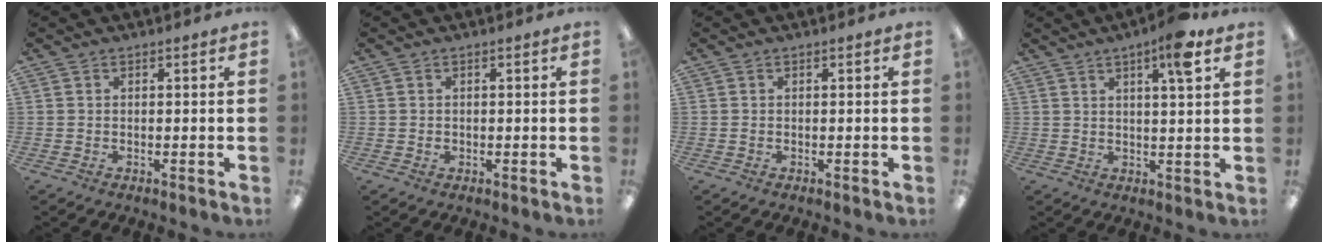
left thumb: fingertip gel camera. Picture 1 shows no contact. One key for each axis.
{"total": 0.8, "fx": 0.0, "fy": 0.6, "fz": 0.4, "tx": -0.008, "ty": 0.004, "tz": -0.002}
{"total": 0.6, "fx": -0.1, "fy": 0.3, "fz": 0.5, "tx": -0.009, "ty": 0.002, "tz": -0.003}
{"total": 7.9, "fx": 4.7, "fy": 1.1, "fz": 6.2, "tx": -0.093, "ty": -0.014, "tz": 0.070}